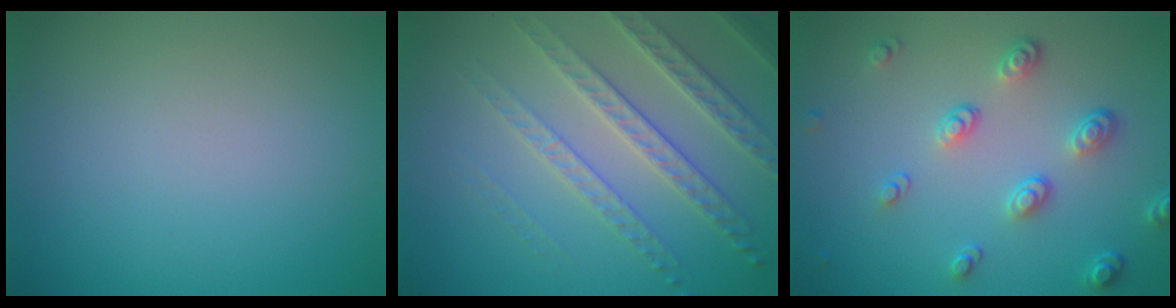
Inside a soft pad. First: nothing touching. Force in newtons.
{"total": 4.7, "press": 4.0, "slide": 2.5}
{"total": 3.6, "press": 2.8, "slide": 2.3}